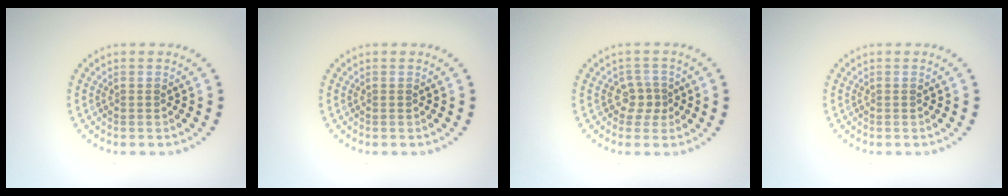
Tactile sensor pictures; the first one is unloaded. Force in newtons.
{"total": 0.0}
{"total": 1.9, "press": 1.5, "slide": 1.2}
{"total": 0.0}